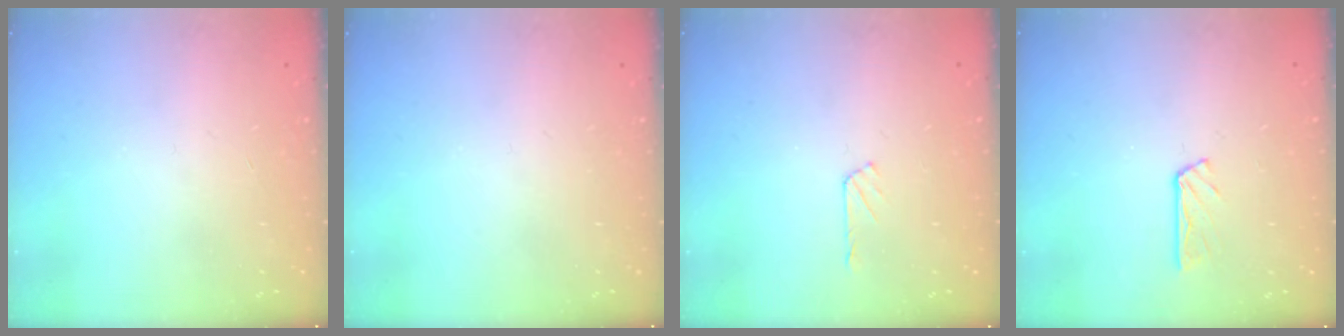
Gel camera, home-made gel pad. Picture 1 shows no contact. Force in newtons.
{"total": 0.0}
{"total": 4.2, "press": 4.1, "slide": 0.4}
{"total": 3.1, "press": 3.1, "slide": 0.4}